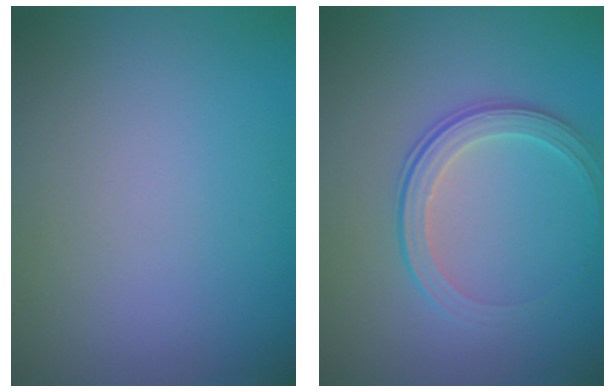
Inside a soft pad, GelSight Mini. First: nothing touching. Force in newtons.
{"total": 2.5, "press": 1.9, "slide": 1.7}